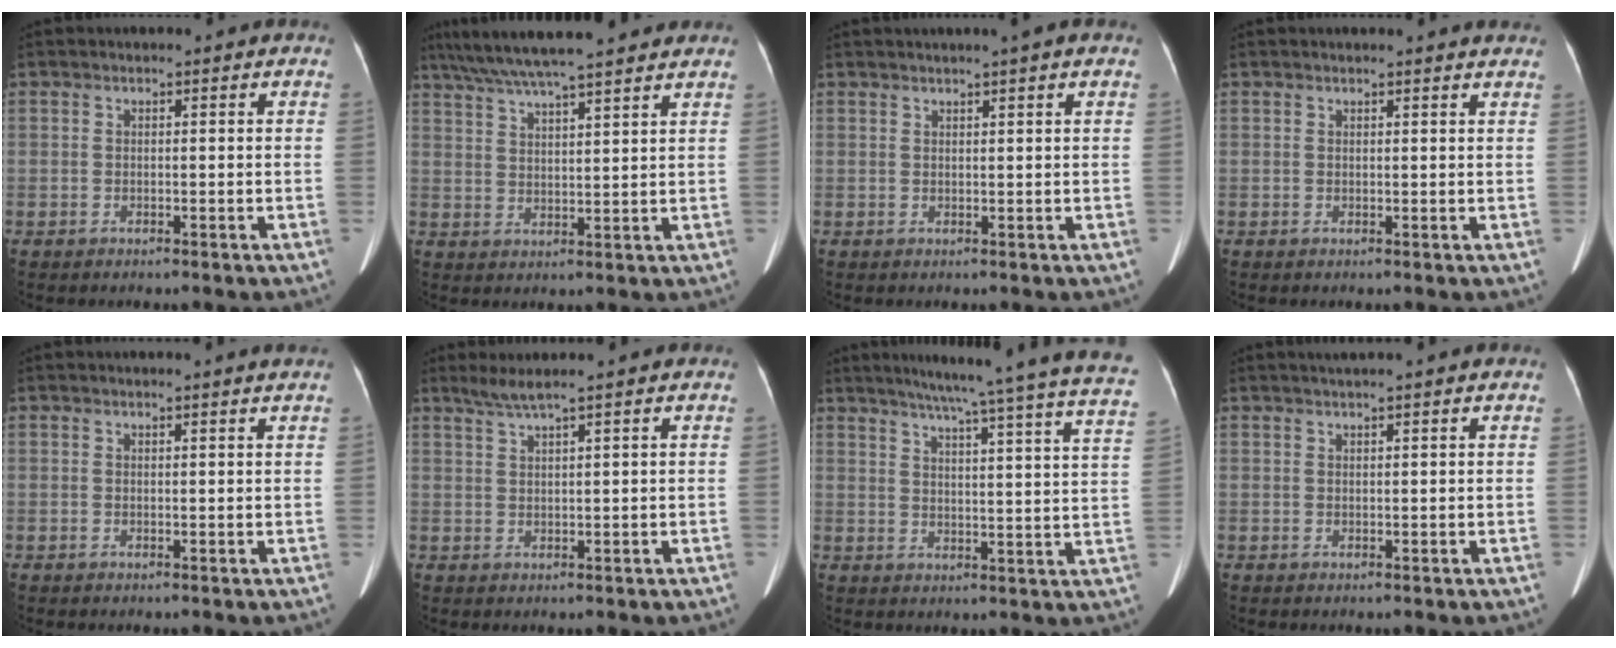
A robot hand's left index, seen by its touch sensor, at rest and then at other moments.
{"total": 16.8, "force": [14.4, 1.1, 8.7], "torque": [-0.156, 0.046, 0.215]}
{"total": 2.5, "force": [1.7, -0.4, 1.8], "torque": [-0.027, 0.015, 0.028]}
{"total": 3.8, "force": [3.6, -0.2, 1.1], "torque": [-0.017, 0.002, 0.025]}
{"total": 2.0, "force": [1.8, -0.7, 0.7], "torque": [-0.018, -0.004, 0.018]}
{"total": 2.8, "force": [2.2, -0.9, 1.5], "torque": [-0.035, 0.007, 0.048]}
{"total": 25.1, "force": [21.5, -0.9, 13.0], "torque": [-0.192, -0.047, 0.254]}
{"total": 3.3, "force": [2.7, -0.7, 1.8], "torque": [-0.022, 0.021, 0.038]}